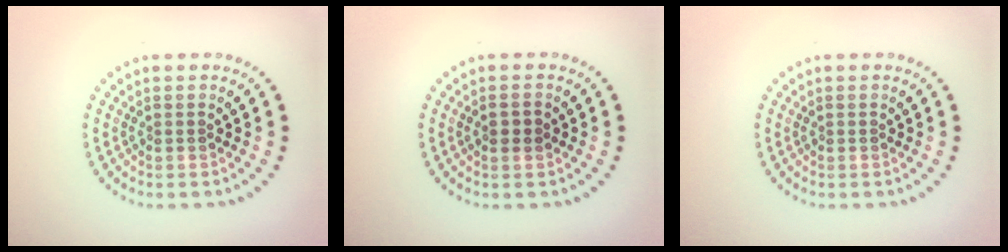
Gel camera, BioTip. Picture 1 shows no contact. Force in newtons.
{"total": 1.4, "press": 1.4, "slide": 0.2}
{"total": 0.0}